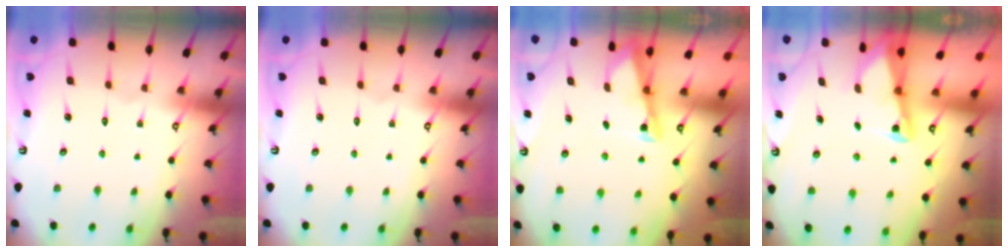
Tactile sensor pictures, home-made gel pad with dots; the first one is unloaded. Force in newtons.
{"total": 0.0}
{"total": 2.9, "press": 2.8, "slide": 0.4}
{"total": 2.3, "press": 2.3, "slide": 0.2}